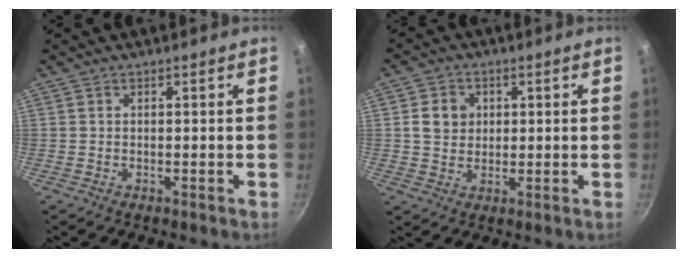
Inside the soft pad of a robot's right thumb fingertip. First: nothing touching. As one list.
[{"total": 5.7, "force": [1.1, 4.9, 2.6], "torque": [-0.023, 0.004, 0.015]}]